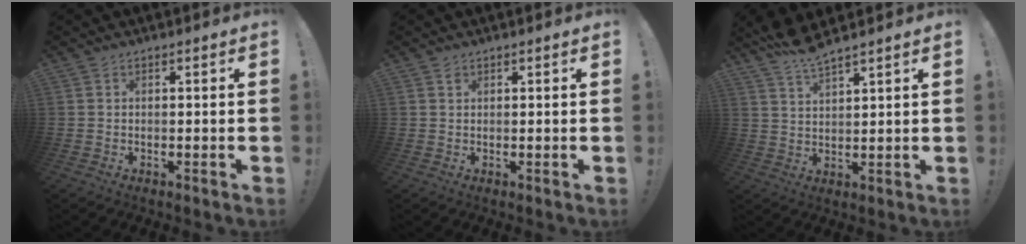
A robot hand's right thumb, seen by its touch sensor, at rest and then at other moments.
{"total": 0.8, "force": [0.5, 0.6, 0.2], "torque": [0.002, -0.002, 0.008]}
{"total": 6.1, "force": [5.5, 0.2, 2.5], "torque": [-0.053, -0.029, 0.099]}